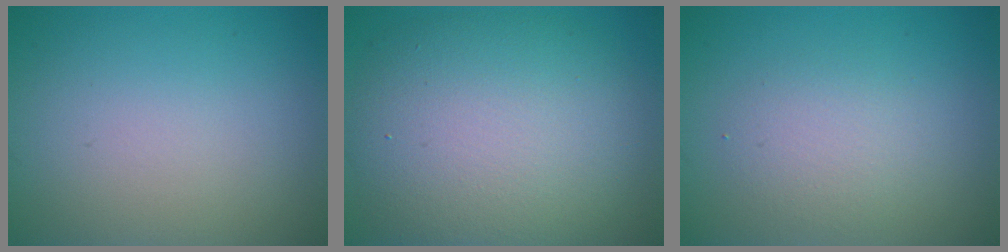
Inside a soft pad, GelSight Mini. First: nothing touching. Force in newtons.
{"total": 10.7, "press": 10.7, "slide": 0.4}
{"total": 2.5, "press": 2.5, "slide": 0.2}